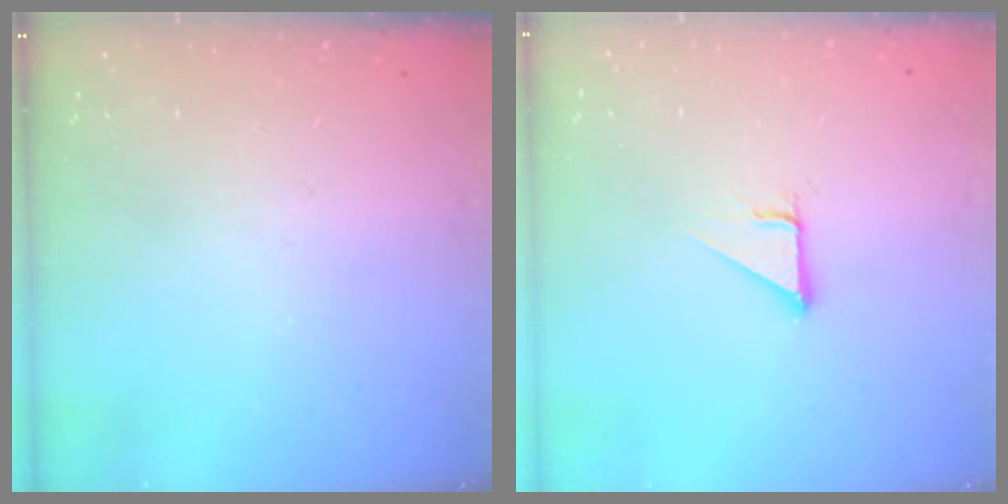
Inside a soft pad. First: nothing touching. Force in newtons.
{"total": 2.9, "press": 2.9, "slide": 0.1}